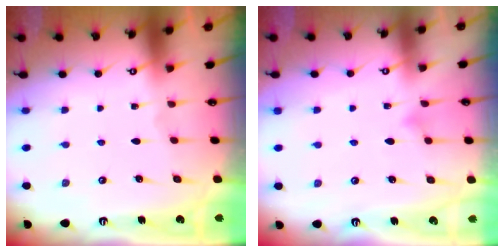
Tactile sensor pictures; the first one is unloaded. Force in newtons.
{"total": 6.3, "press": 6.3, "slide": 0.6}